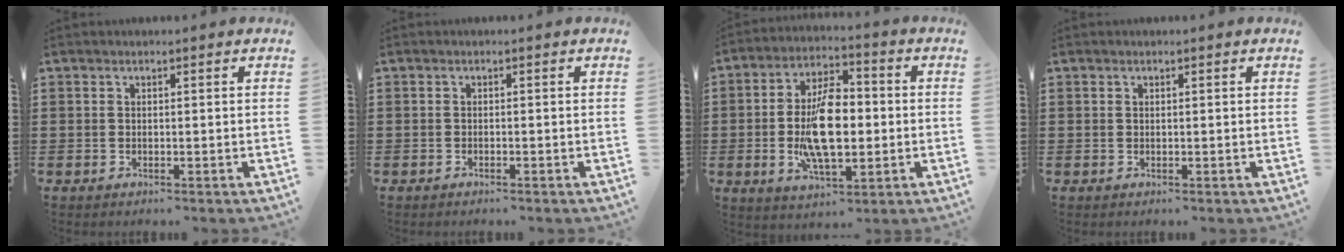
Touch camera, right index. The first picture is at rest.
{"total": 0.5, "force": [-0.5, 0.0, 0.1], "torque": [-0.004, -0.002, -0.010]}
{"total": 11.8, "force": [-1.1, 5.5, 10.3], "torque": [-0.204, 0.000, -0.022]}
{"total": 0.0}